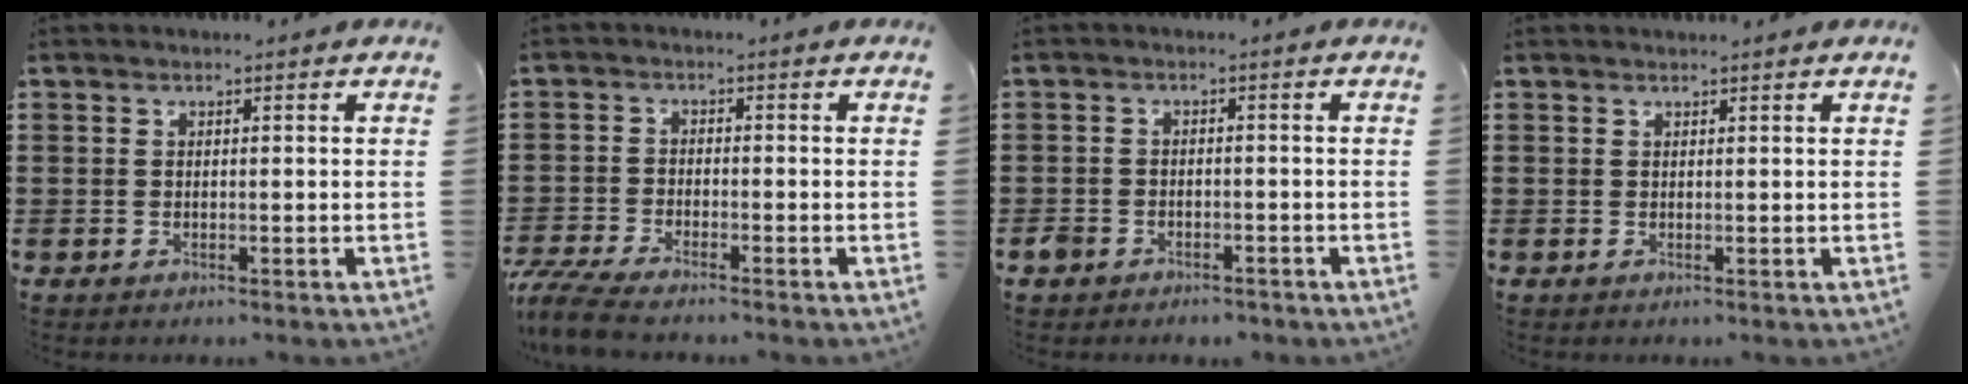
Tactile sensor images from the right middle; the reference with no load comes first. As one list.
[{"total": 4.5, "force": [-4.2, 0.3, 1.7], "torque": [-0.056, -0.016, -0.089]}, {"total": 2.3, "force": [-2.0, 1.1, 0.2], "torque": [-0.009, 0.003, -0.045]}, {"total": 0.7, "force": [0.6, -0.1, 0.1], "torque": [-0.002, 0.000, 0.012]}]